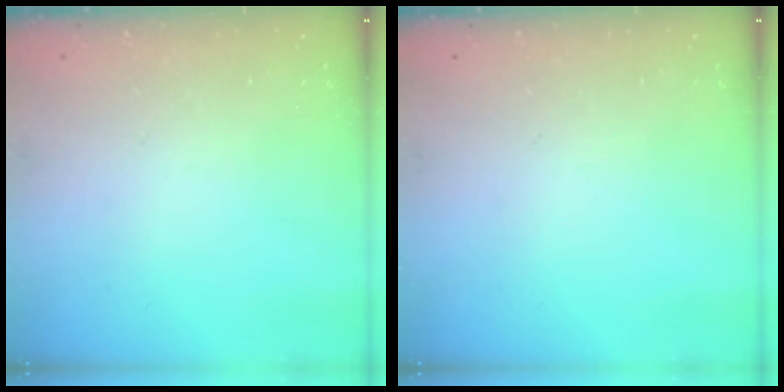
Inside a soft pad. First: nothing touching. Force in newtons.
{"total": 0.0}